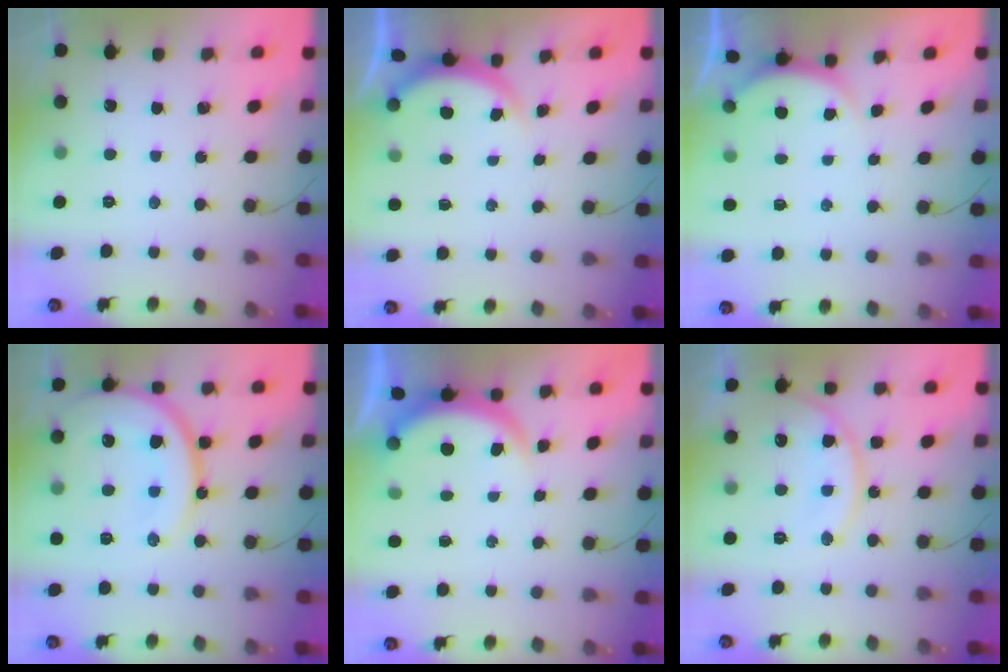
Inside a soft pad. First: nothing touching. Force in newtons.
{"total": 3.1, "press": 3.1, "slide": 0.3}
{"total": 2.9, "press": 2.2, "slide": 1.8}
{"total": 18.3, "press": 18.3, "slide": 1.5}
{"total": 5.7, "press": 5.7, "slide": 0.4}
{"total": 13.2, "press": 13.2, "slide": 1.2}